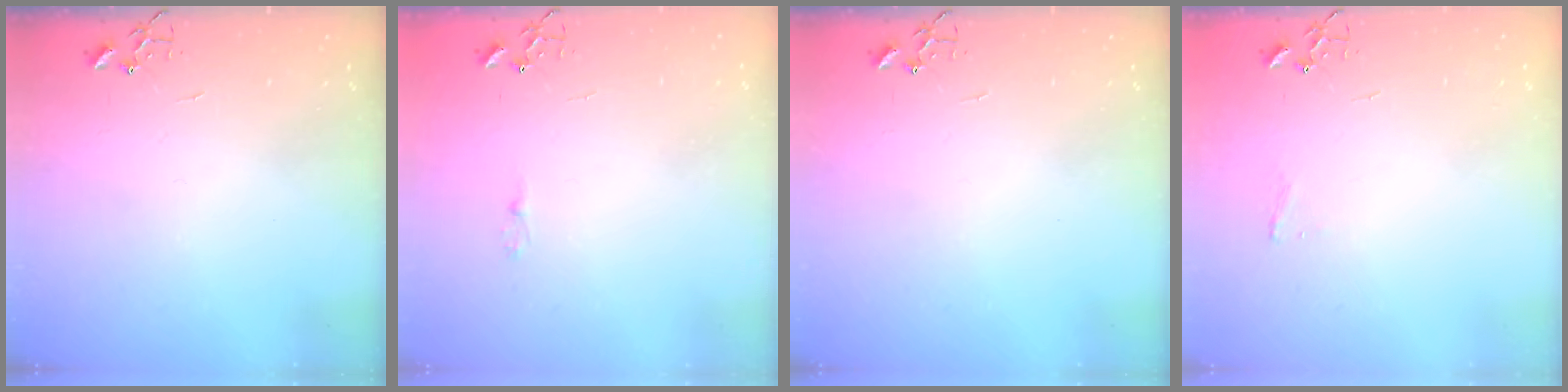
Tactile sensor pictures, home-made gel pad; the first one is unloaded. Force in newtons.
{"total": 2.5, "press": 2.5, "slide": 0.3}
{"total": 0.0}
{"total": 3.4, "press": 3.4, "slide": 0.4}